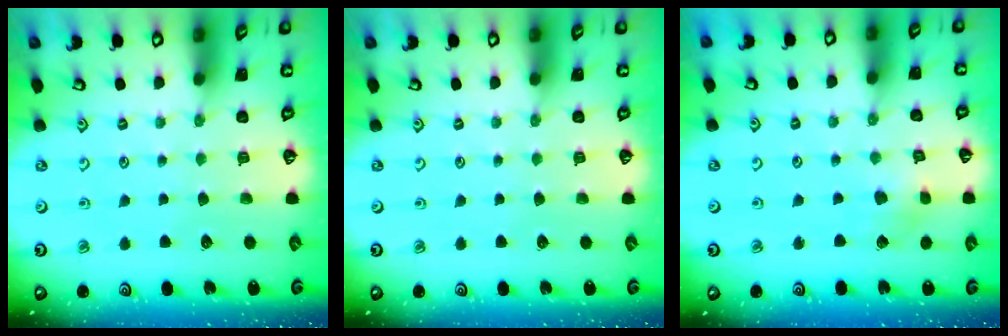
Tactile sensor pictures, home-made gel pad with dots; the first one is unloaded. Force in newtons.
{"total": 0.0}
{"total": 4.8, "press": 4.8, "slide": 0.4}